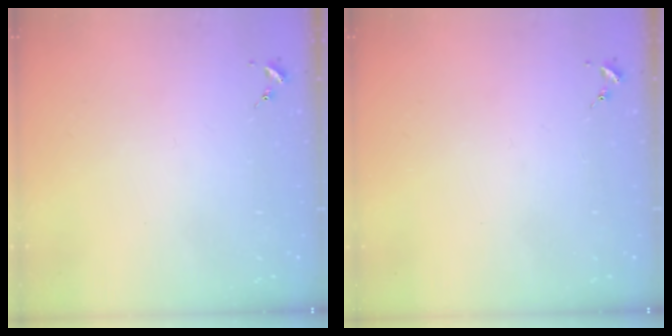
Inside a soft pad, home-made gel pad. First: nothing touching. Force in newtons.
{"total": 0.0}